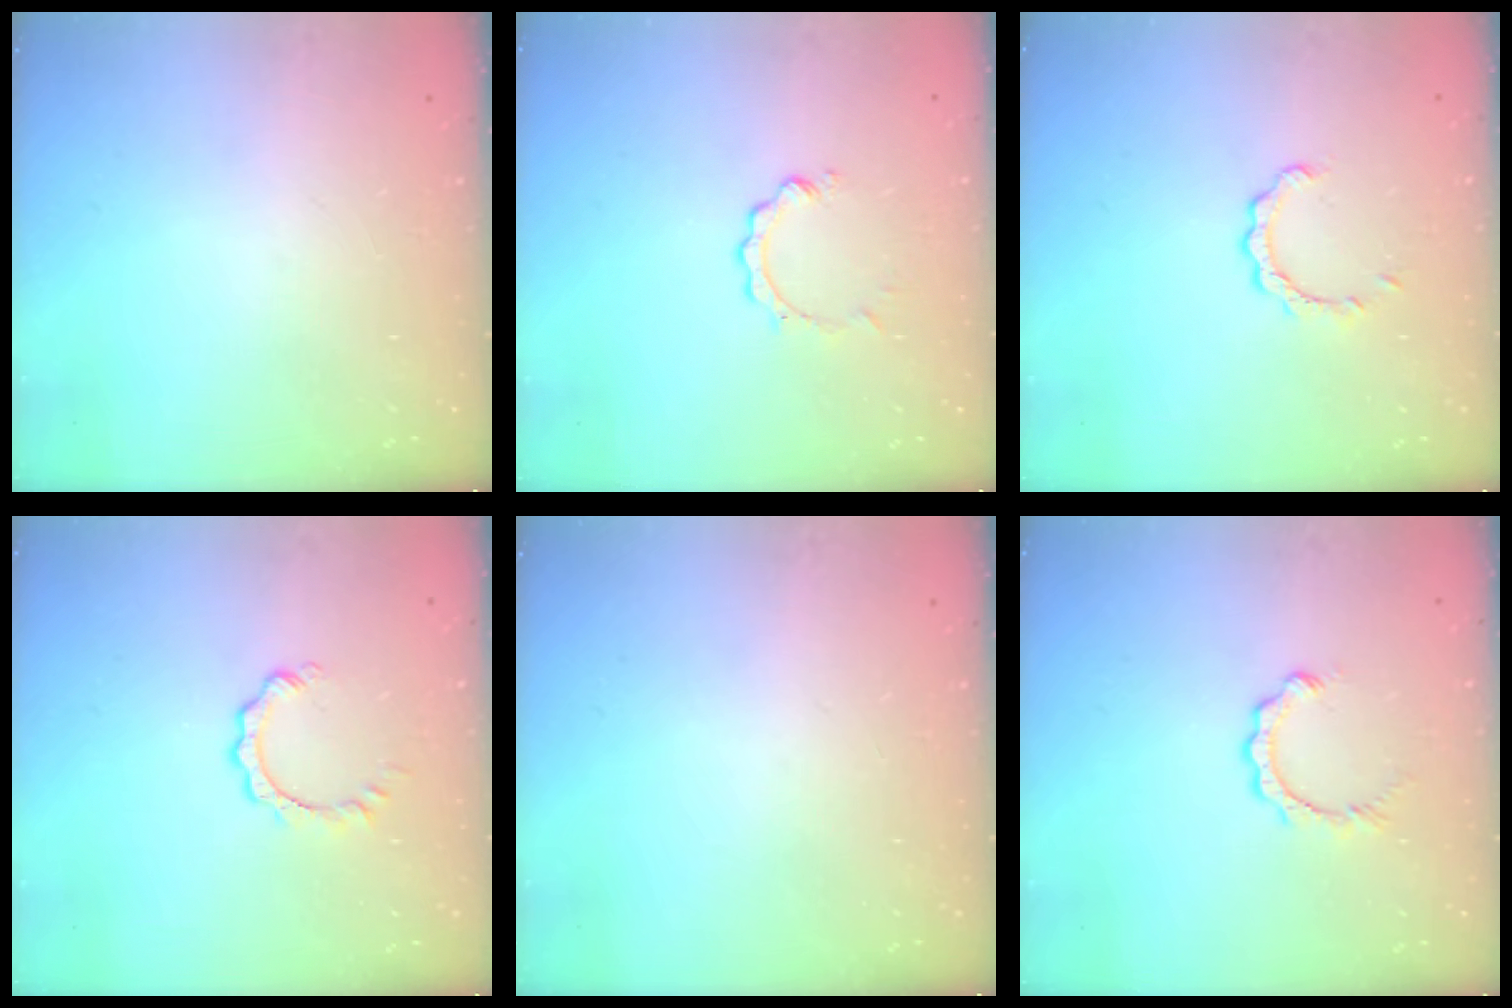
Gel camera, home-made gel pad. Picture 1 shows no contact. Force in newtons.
{"total": 2.0, "press": 2.0, "slide": 0.2}
{"total": 2.1, "press": 2.1, "slide": 0.2}
{"total": 2.9, "press": 2.8, "slide": 0.3}
{"total": 0.0}
{"total": 2.6, "press": 2.6, "slide": 0.3}